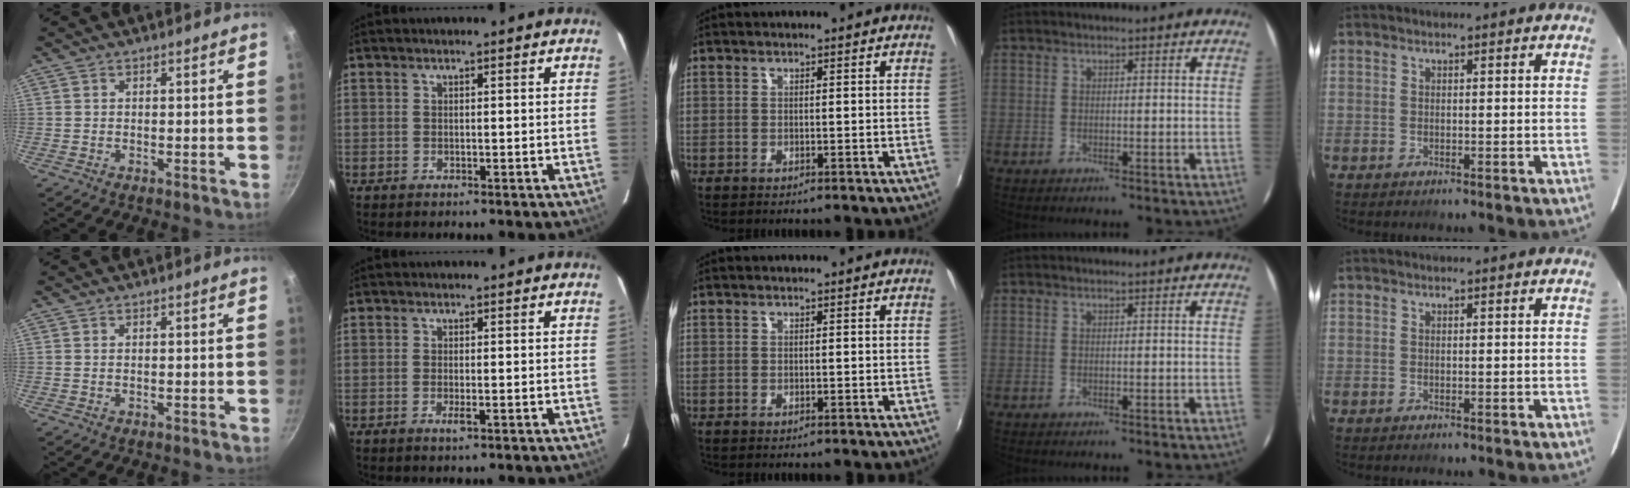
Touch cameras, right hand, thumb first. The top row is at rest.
{"index": {"total": 1.4, "force": [-0.6, 0.2, 1.3], "torque": [-0.026, -0.003, -0.011]}}